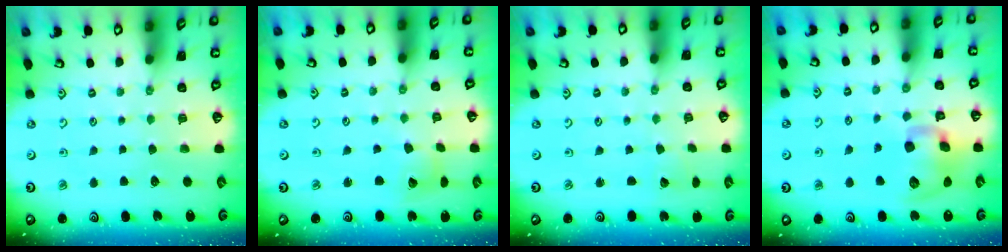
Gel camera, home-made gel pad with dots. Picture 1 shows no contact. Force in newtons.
{"total": 6.1, "press": 6.0, "slide": 0.9}
{"total": 1.8, "press": 1.8, "slide": 0.0}
{"total": 13.9, "press": 13.8, "slide": 2.3}